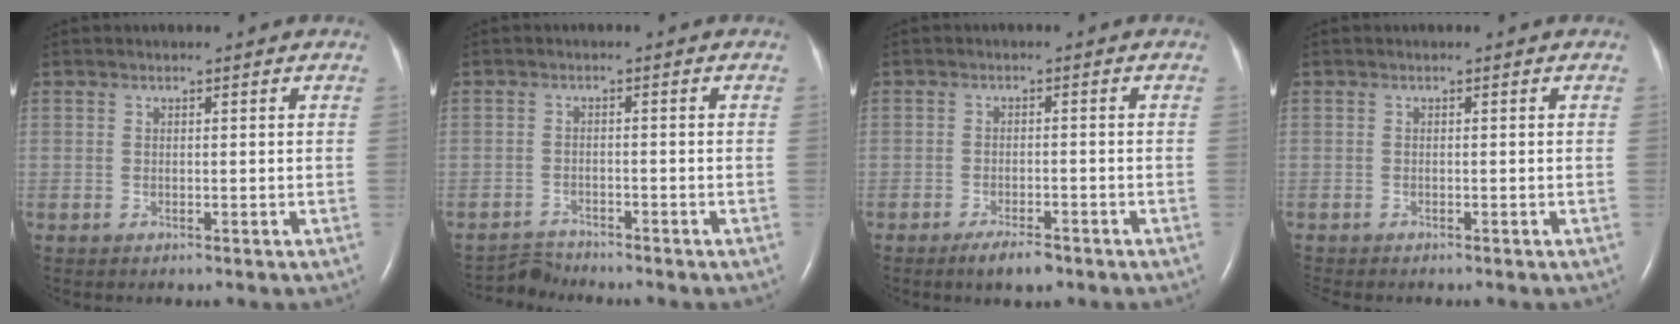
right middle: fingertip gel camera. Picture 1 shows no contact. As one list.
[{"total": 2.8, "force": [-2.6, -0.1, -1.0], "torque": [0.015, -0.016, -0.046]}, {"total": 3.8, "force": [-2.7, 1.0, 2.4], "torque": [-0.049, -0.004, -0.043]}, {"total": 1.6, "force": [-1.5, 0.3, 0.6], "torque": [-0.012, -0.004, -0.020]}]